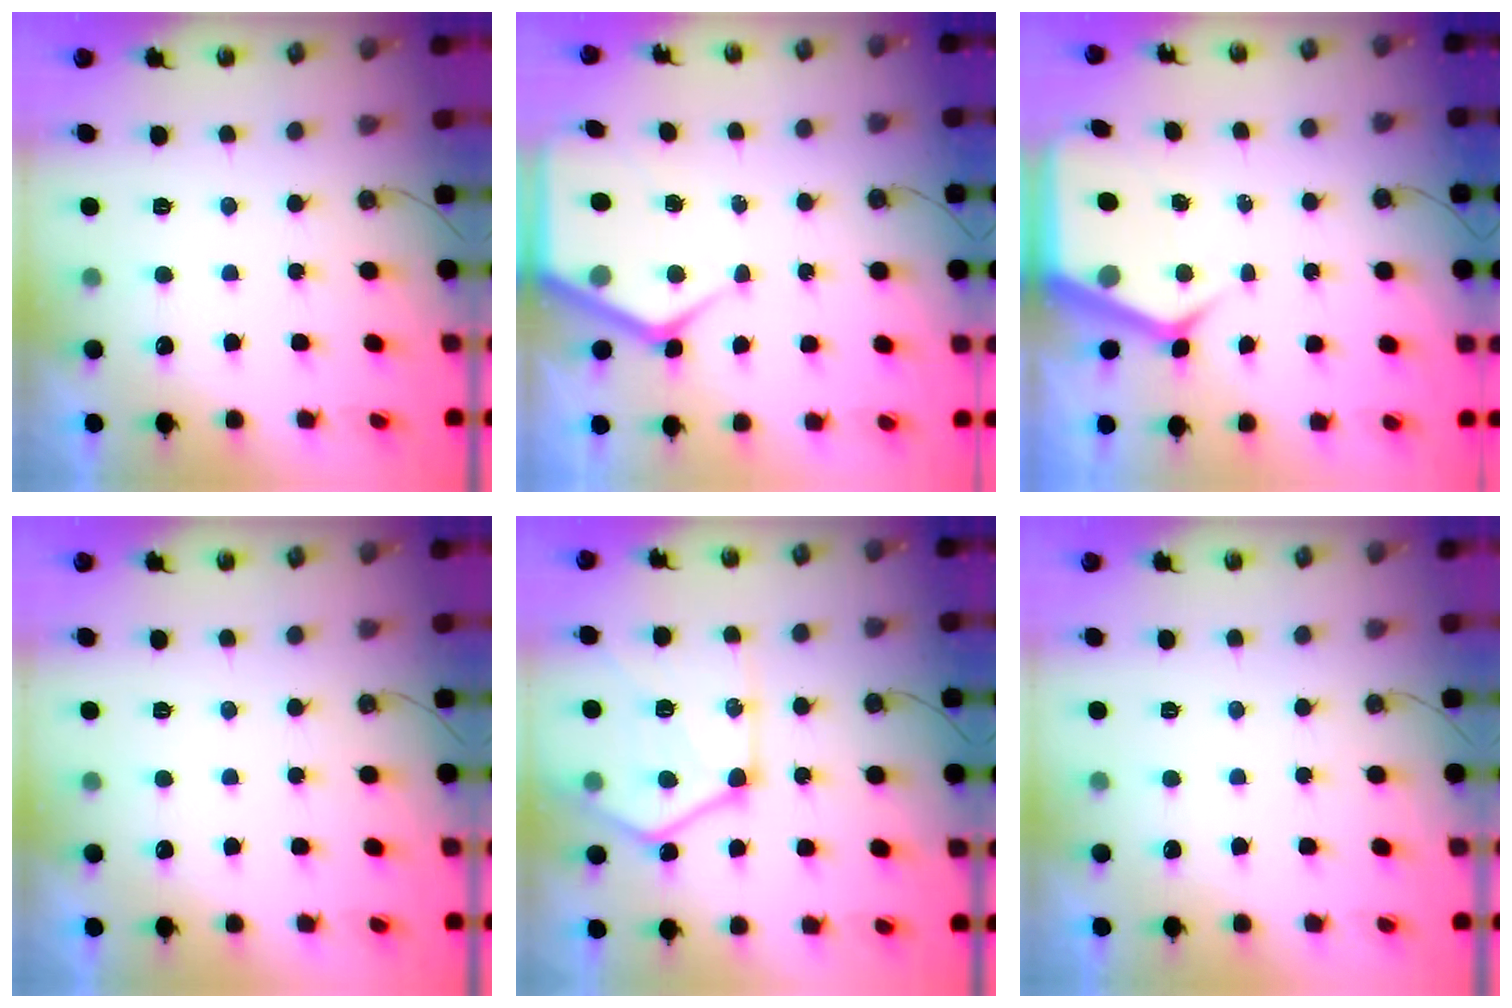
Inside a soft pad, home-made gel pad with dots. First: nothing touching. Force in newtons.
{"total": 7.6, "press": 7.6, "slide": 0.6}
{"total": 6.5, "press": 6.5, "slide": 0.6}
{"total": 0.0}
{"total": 18.9, "press": 18.8, "slide": 1.7}
{"total": 0.0}